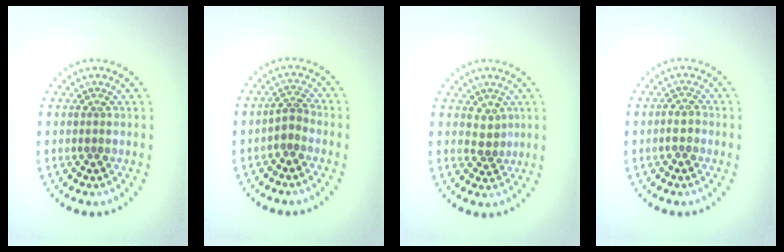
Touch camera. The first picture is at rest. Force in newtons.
{"total": 1.6, "press": 1.3, "slide": 1.0}
{"total": 1.6, "press": 1.3, "slide": 1.0}
{"total": 1.2, "press": 1.1, "slide": 0.5}